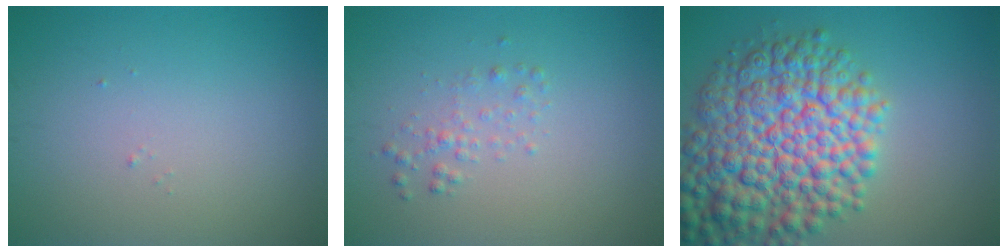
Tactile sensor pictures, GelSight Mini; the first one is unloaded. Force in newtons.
{"total": 1.3, "press": 1.3, "slide": 0.0}
{"total": 11.5, "press": 11.5, "slide": 0.4}